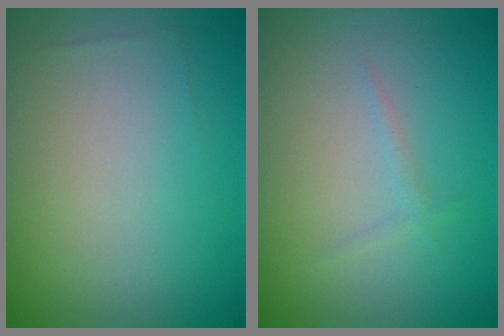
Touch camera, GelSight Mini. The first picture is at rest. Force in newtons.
{"total": 0.8, "press": 0.8, "slide": 0.0}